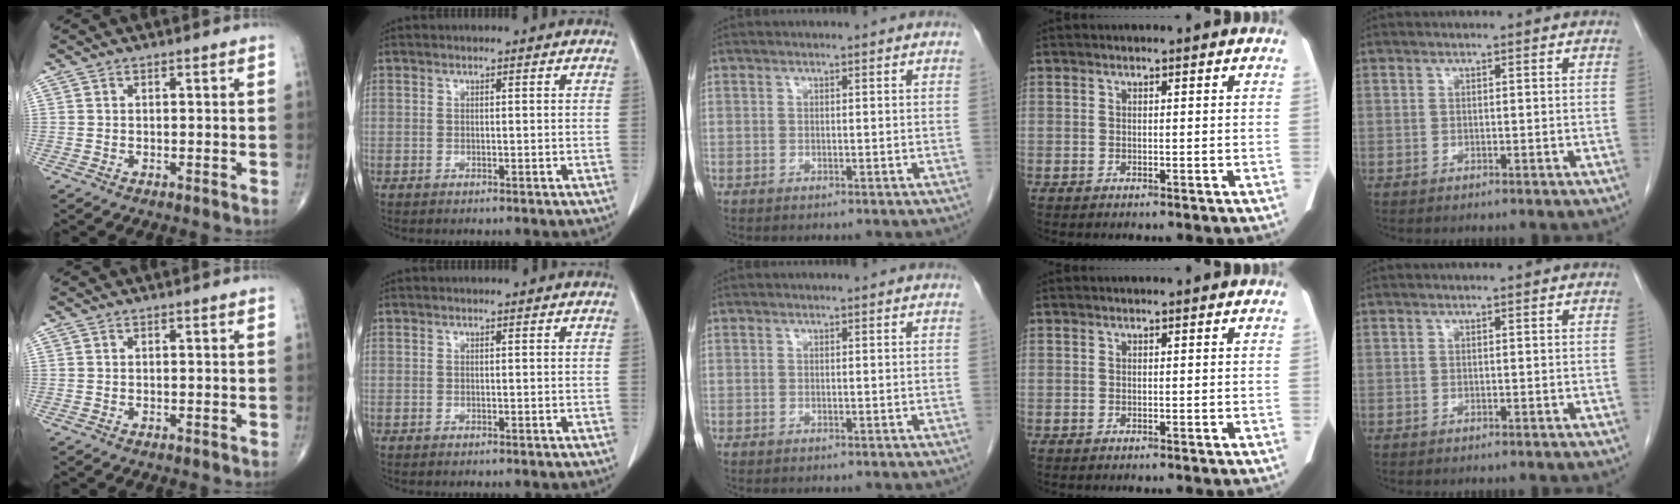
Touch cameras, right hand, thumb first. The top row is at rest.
{}